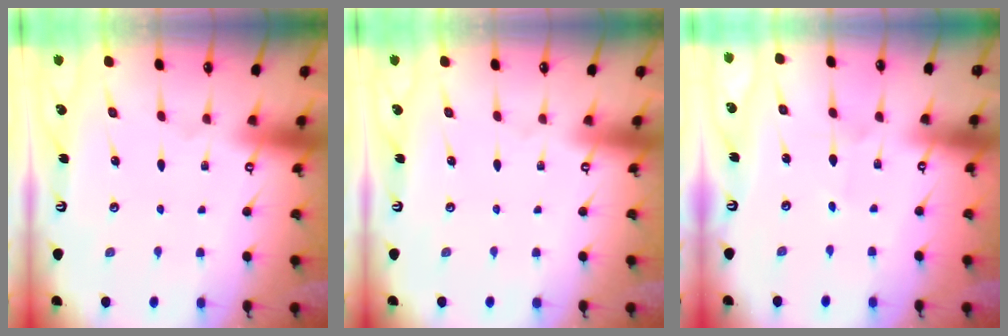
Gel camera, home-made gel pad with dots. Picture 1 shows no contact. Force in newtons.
{"total": 0.0}
{"total": 1.6, "press": 1.6, "slide": 0.1}